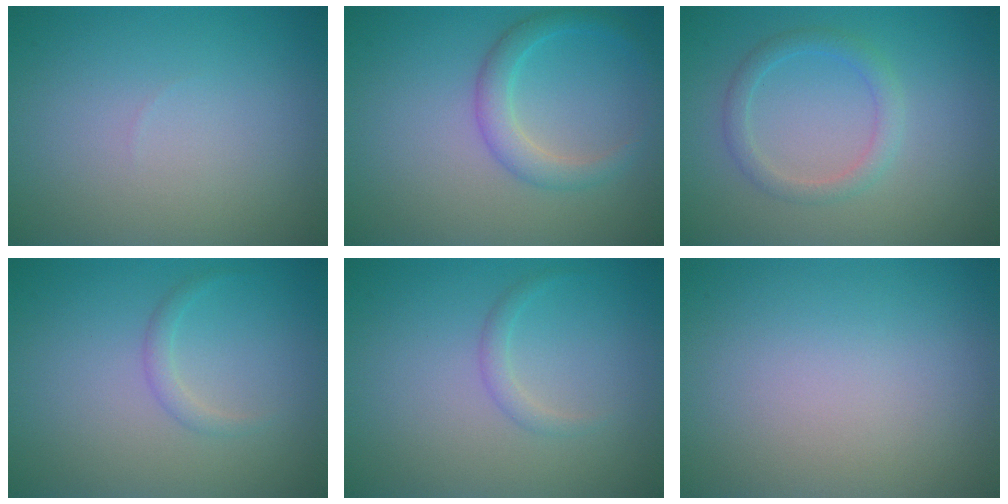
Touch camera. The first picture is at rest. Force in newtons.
{"total": 2.6, "press": 2.6, "slide": 0.1}
{"total": 2.0, "press": 2.0, "slide": 0.1}
{"total": 1.0, "press": 1.0, "slide": 0.1}
{"total": 1.0, "press": 1.0, "slide": 0.1}
{"total": 0.0}